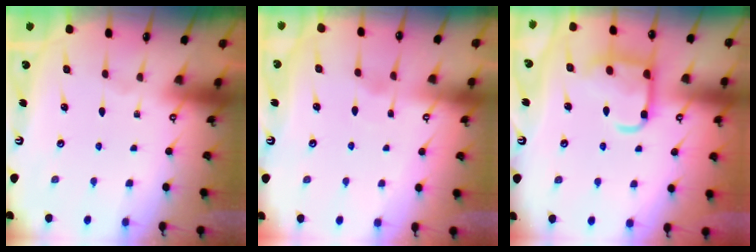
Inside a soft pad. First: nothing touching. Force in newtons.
{"total": 2.4, "press": 2.4, "slide": 0.4}
{"total": 13.8, "press": 13.7, "slide": 1.2}